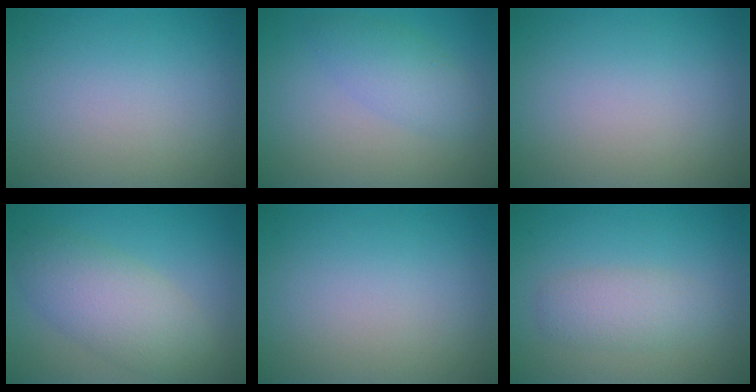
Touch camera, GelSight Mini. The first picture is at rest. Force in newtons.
{"total": 2.7, "press": 2.7, "slide": 0.0}
{"total": 0.0}
{"total": 5.3, "press": 5.3, "slide": 0.2}
{"total": 0.0}
{"total": 2.7, "press": 2.7, "slide": 0.1}